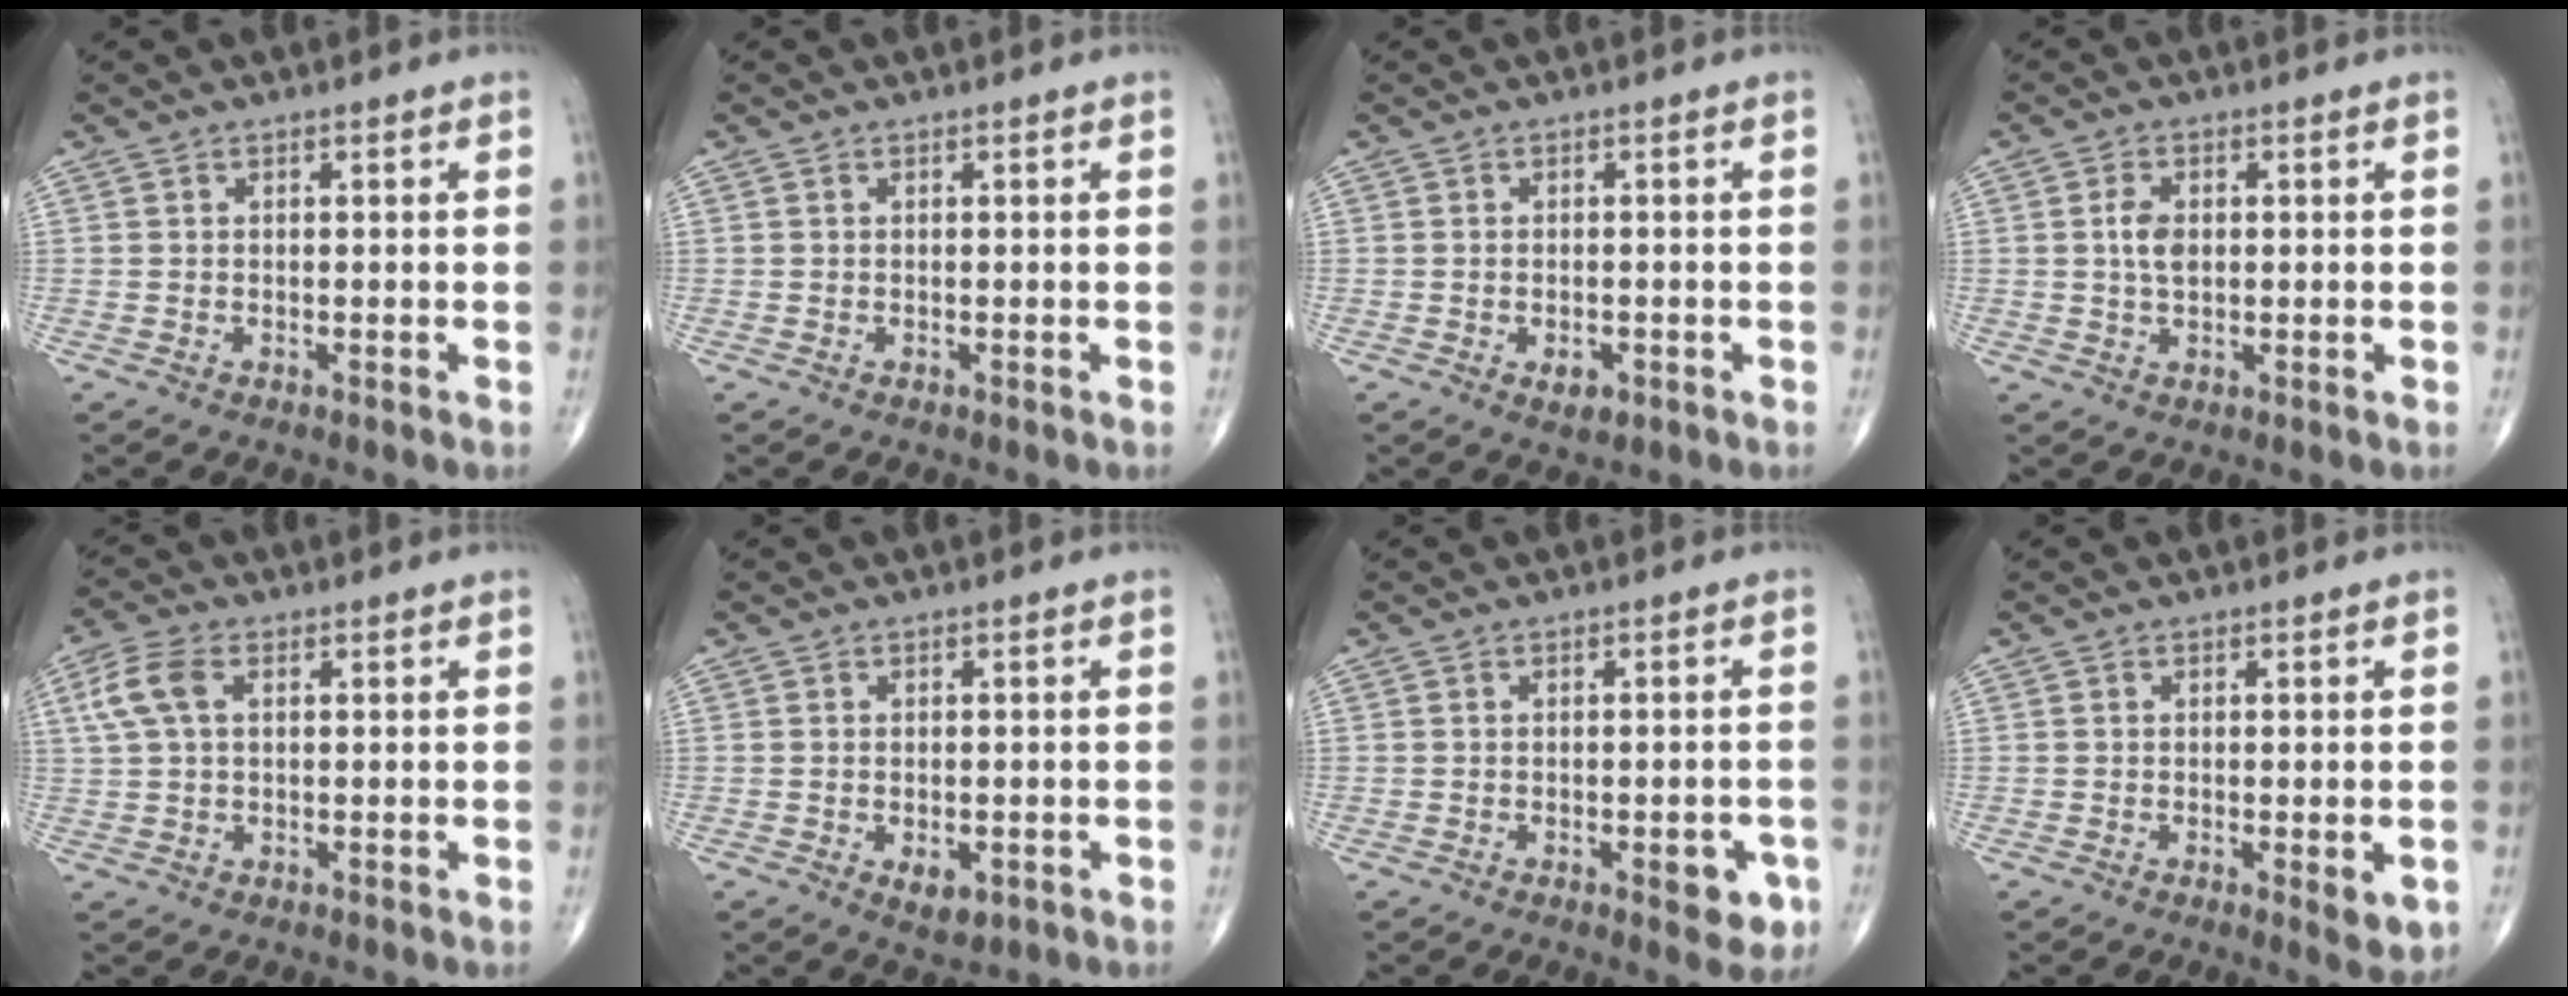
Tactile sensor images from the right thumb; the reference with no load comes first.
{"total": 0.0}
{"total": 2.6, "force": [-1.1, 1.5, 1.8], "torque": [-0.021, 0.002, -0.012]}
{"total": 3.8, "force": [0.4, 2.3, 3.0], "torque": [-0.056, 0.000, 0.006]}
{"total": 6.3, "force": [1.7, 3.7, 4.9], "torque": [-0.119, 0.015, 0.033]}
{"total": 3.4, "force": [-1.1, 1.9, 2.6], "torque": [-0.034, -0.001, -0.009]}
{"total": 5.3, "force": [-2.0, 2.3, 4.3], "torque": [-0.033, 0.002, -0.021]}
{"total": 4.0, "force": [-1.0, 1.3, 3.6], "torque": [-0.043, -0.010, -0.010]}